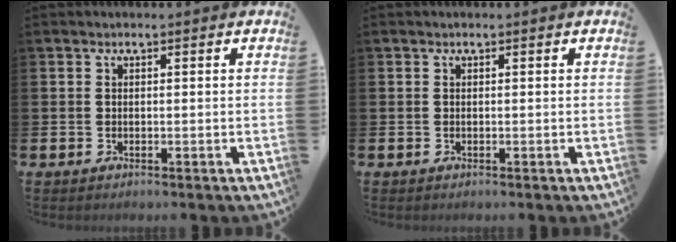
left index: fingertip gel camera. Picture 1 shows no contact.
{"total": 0.0}